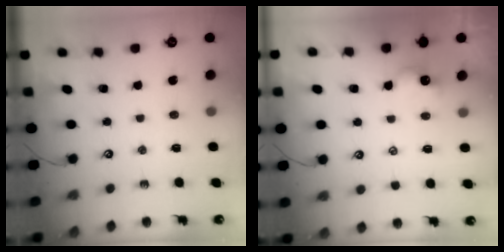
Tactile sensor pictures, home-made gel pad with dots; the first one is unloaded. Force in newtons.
{"total": 2.8, "press": 2.8, "slide": 0.1}